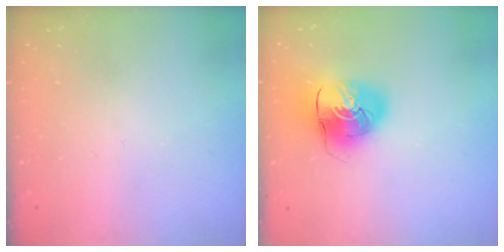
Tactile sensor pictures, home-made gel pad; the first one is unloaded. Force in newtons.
{"total": 11.4, "press": 11.3, "slide": 1.8}